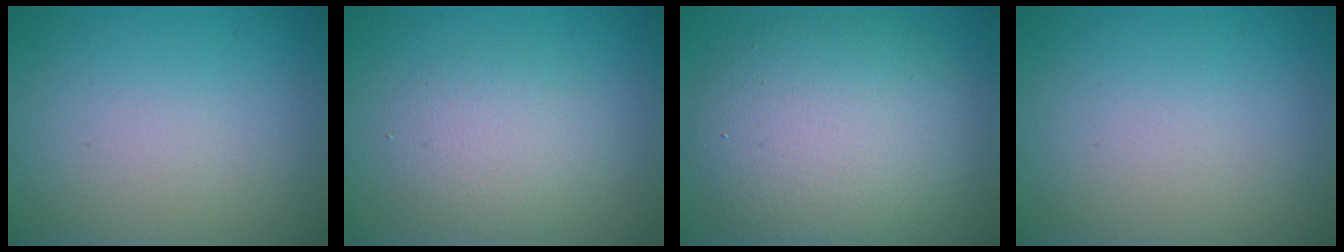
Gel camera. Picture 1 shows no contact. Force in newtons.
{"total": 3.0, "press": 3.0, "slide": 0.2}
{"total": 9.2, "press": 9.1, "slide": 0.8}
{"total": 0.0}